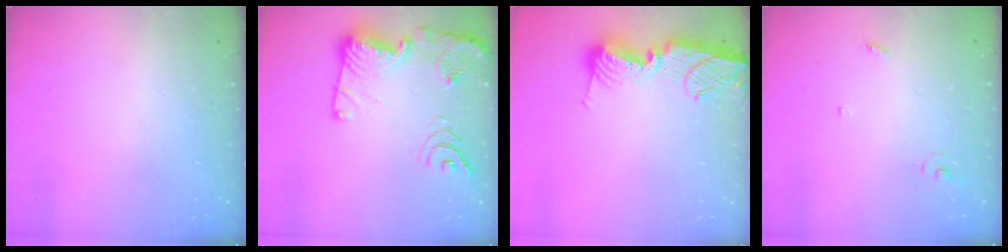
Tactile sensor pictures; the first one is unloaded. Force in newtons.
{"total": 18.6, "press": 18.6, "slide": 1.1}
{"total": 12.7, "press": 12.6, "slide": 1.2}
{"total": 3.0, "press": 3.0, "slide": 0.2}